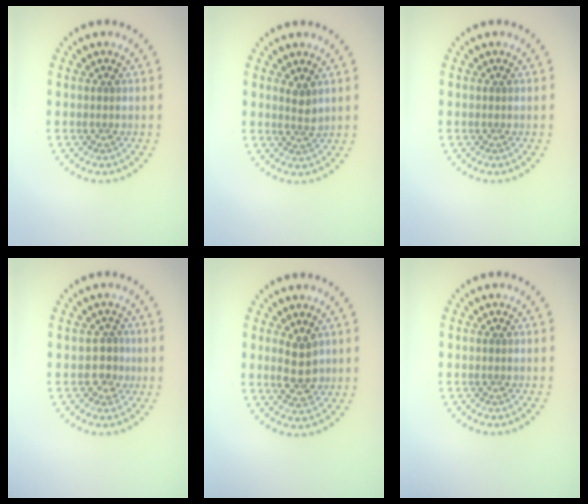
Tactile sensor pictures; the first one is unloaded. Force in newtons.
{"total": 1.4, "press": 1.1, "slide": 0.9}
{"total": 0.0}
{"total": 1.7, "press": 1.5, "slide": 0.8}
{"total": 2.9, "press": 2.8, "slide": 0.7}
{"total": 0.0}